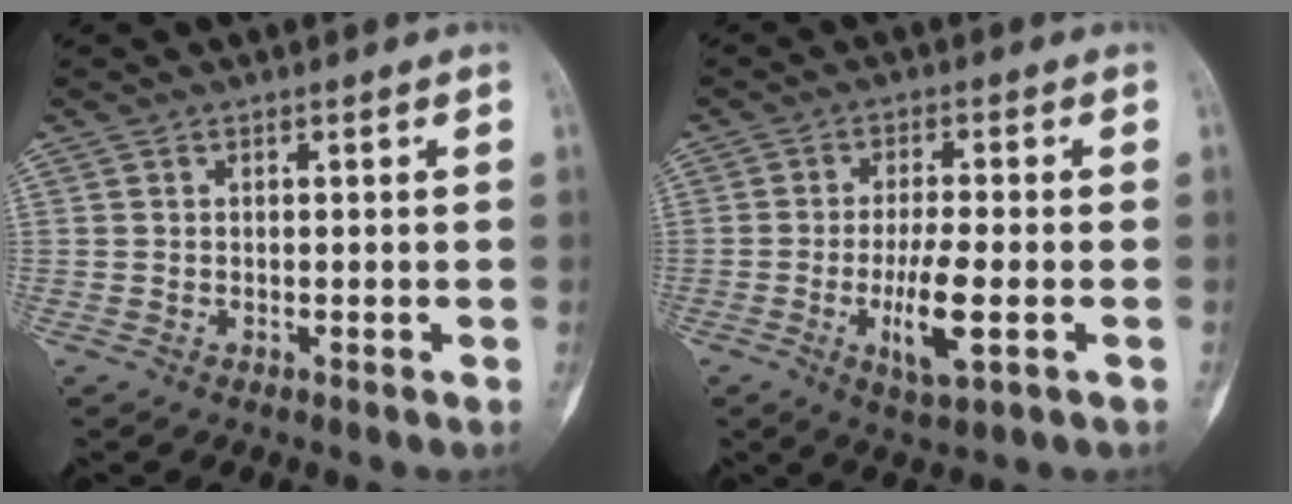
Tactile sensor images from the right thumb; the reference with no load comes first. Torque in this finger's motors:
{"motor_torque": [-0.09, 0.30, 0.24, 0.15, 0.13]}